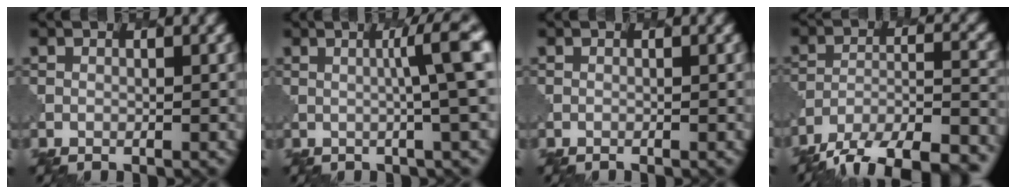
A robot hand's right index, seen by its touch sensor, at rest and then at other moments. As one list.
[{"total": 5.6, "force": [1.1, 0.4, 5.5], "torque": [-0.074, 0.009, 0.018]}, {"total": 0.0}, {"total": 13.7, "force": [-11.4, 4.7, 5.9], "torque": [-0.093, -0.012, -0.145]}]